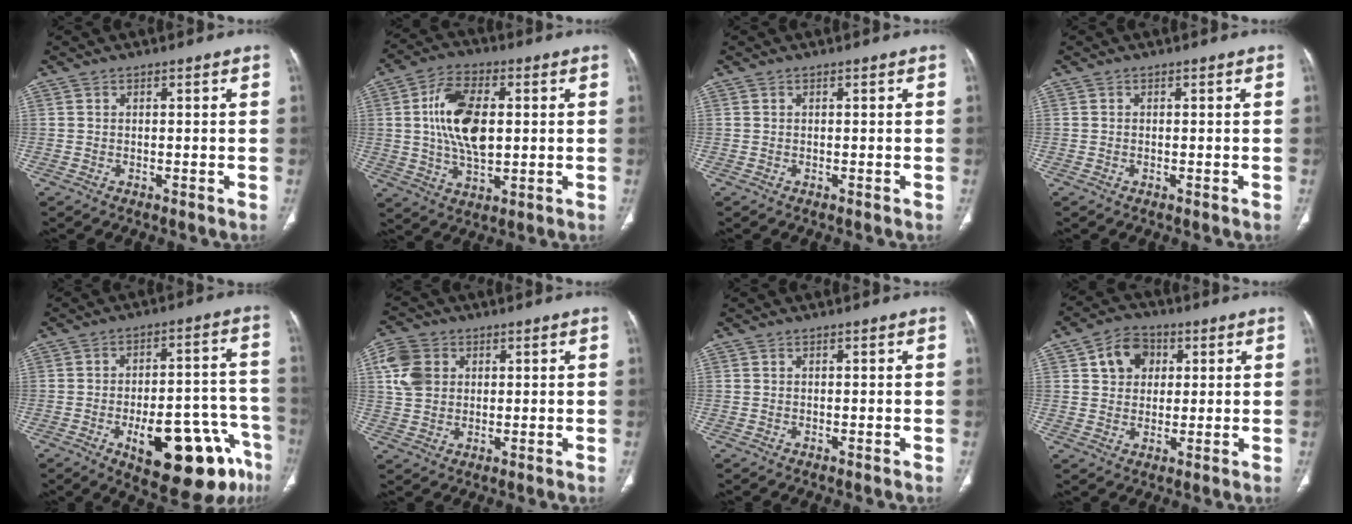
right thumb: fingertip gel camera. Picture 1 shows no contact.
{"total": 13.8, "force": [1.7, 7.5, 11.5], "torque": [-0.206, 0.001, 0.032]}
{"total": 0.0}
{"total": 0.0}
{"total": 20.2, "force": [-9.9, 7.9, 15.8], "torque": [-0.153, 0.057, -0.124]}
{"total": 8.0, "force": [2.3, 6.4, 4.3], "torque": [-0.078, 0.002, 0.044]}
{"total": 0.0}
{"total": 7.8, "force": [2.5, 6.1, 4.0], "torque": [-0.036, 0.000, 0.037]}